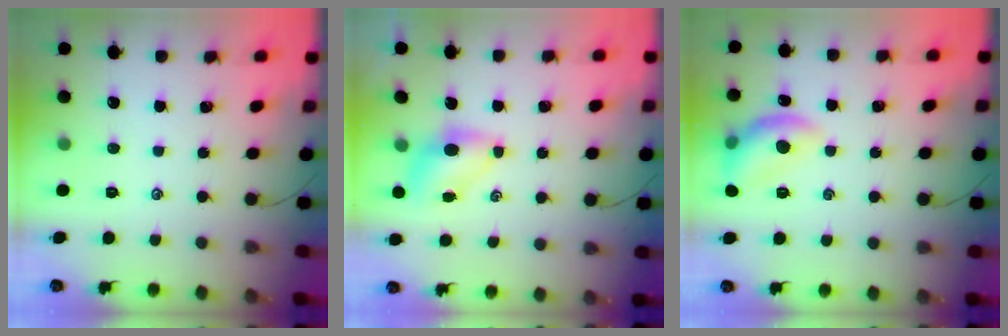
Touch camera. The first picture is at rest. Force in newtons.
{"total": 5.5, "press": 5.4, "slide": 0.5}
{"total": 10.9, "press": 10.9, "slide": 0.4}